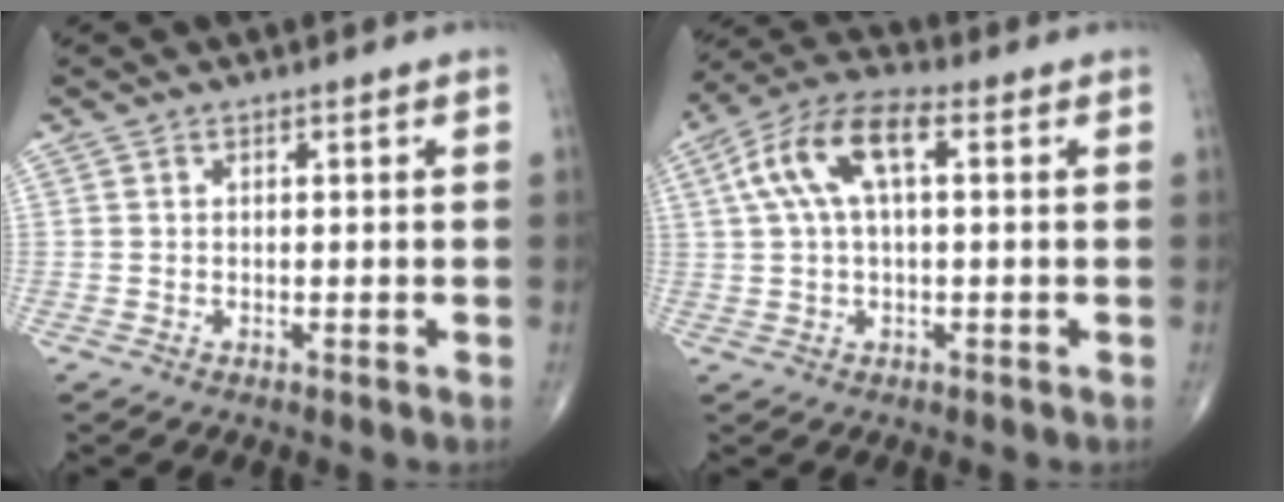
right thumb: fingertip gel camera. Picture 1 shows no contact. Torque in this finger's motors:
{"motor_torque": [-0.54, 1.09, 1.10, 0.30, 0.34]}